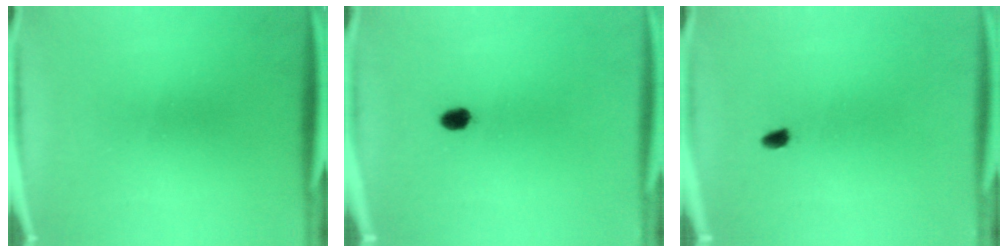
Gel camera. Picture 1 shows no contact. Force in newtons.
{"total": 2.1}
{"total": 1.2}